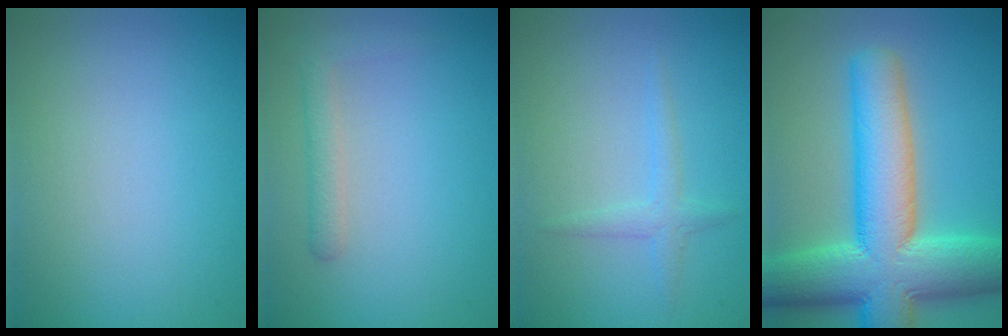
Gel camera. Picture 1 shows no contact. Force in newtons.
{"total": 1.9, "press": 1.9, "slide": 0.1}
{"total": 1.6, "press": 1.6, "slide": 0.1}
{"total": 13.0, "press": 13.0, "slide": 0.7}